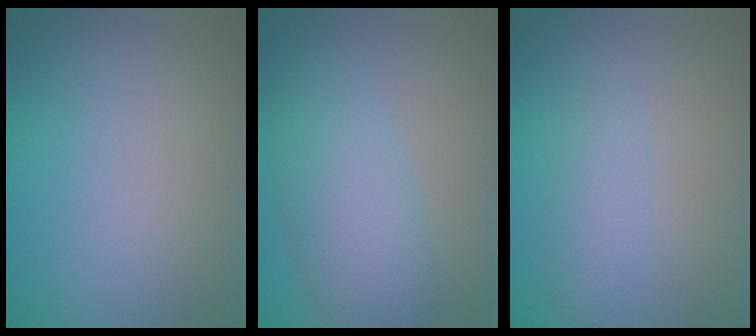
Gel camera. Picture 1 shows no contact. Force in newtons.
{"total": 4.9, "press": 4.9, "slide": 0.1}
{"total": 2.0, "press": 2.0, "slide": 0.0}